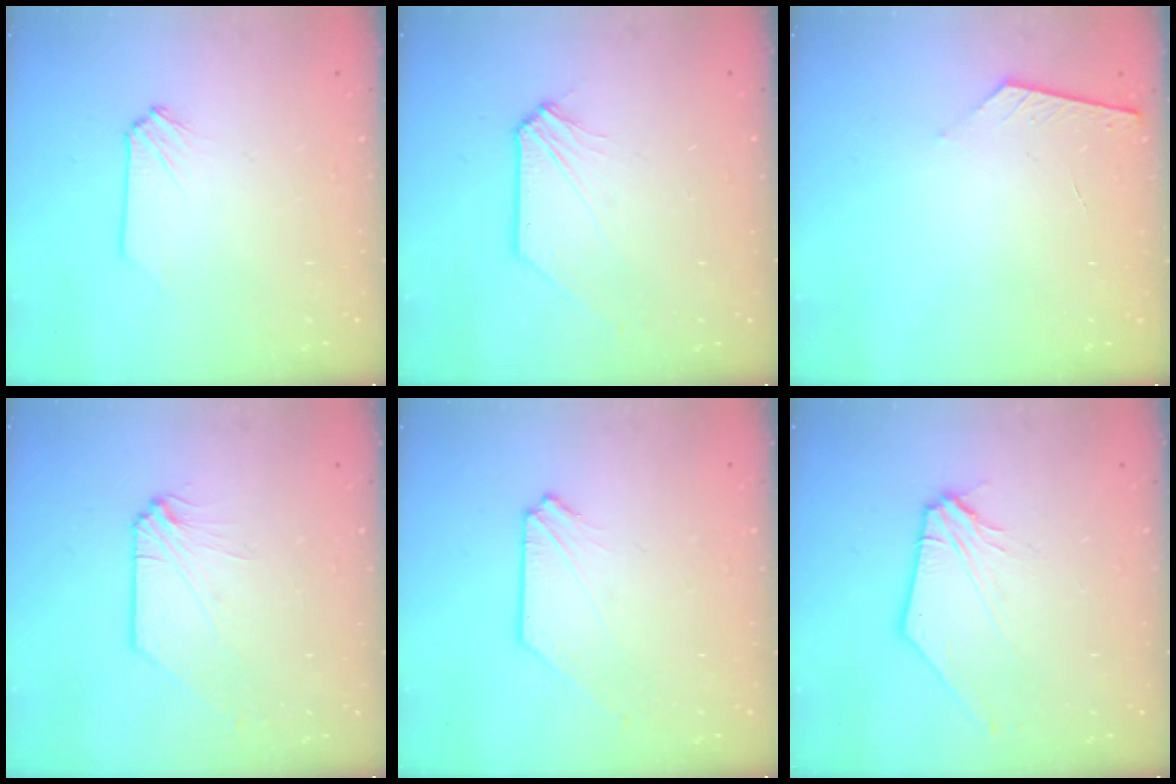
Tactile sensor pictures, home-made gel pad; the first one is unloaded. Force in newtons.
{"total": 1.2, "press": 1.1, "slide": 0.2}
{"total": 4.9, "press": 4.9, "slide": 0.5}
{"total": 0.7, "press": 0.7, "slide": 0.0}
{"total": 0.9, "press": 0.9, "slide": 0.0}
{"total": 5.7, "press": 5.6, "slide": 0.9}